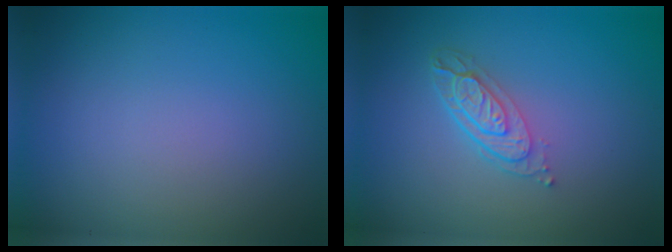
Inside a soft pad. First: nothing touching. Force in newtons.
{"total": 3.2, "press": 2.4, "slide": 2.2}